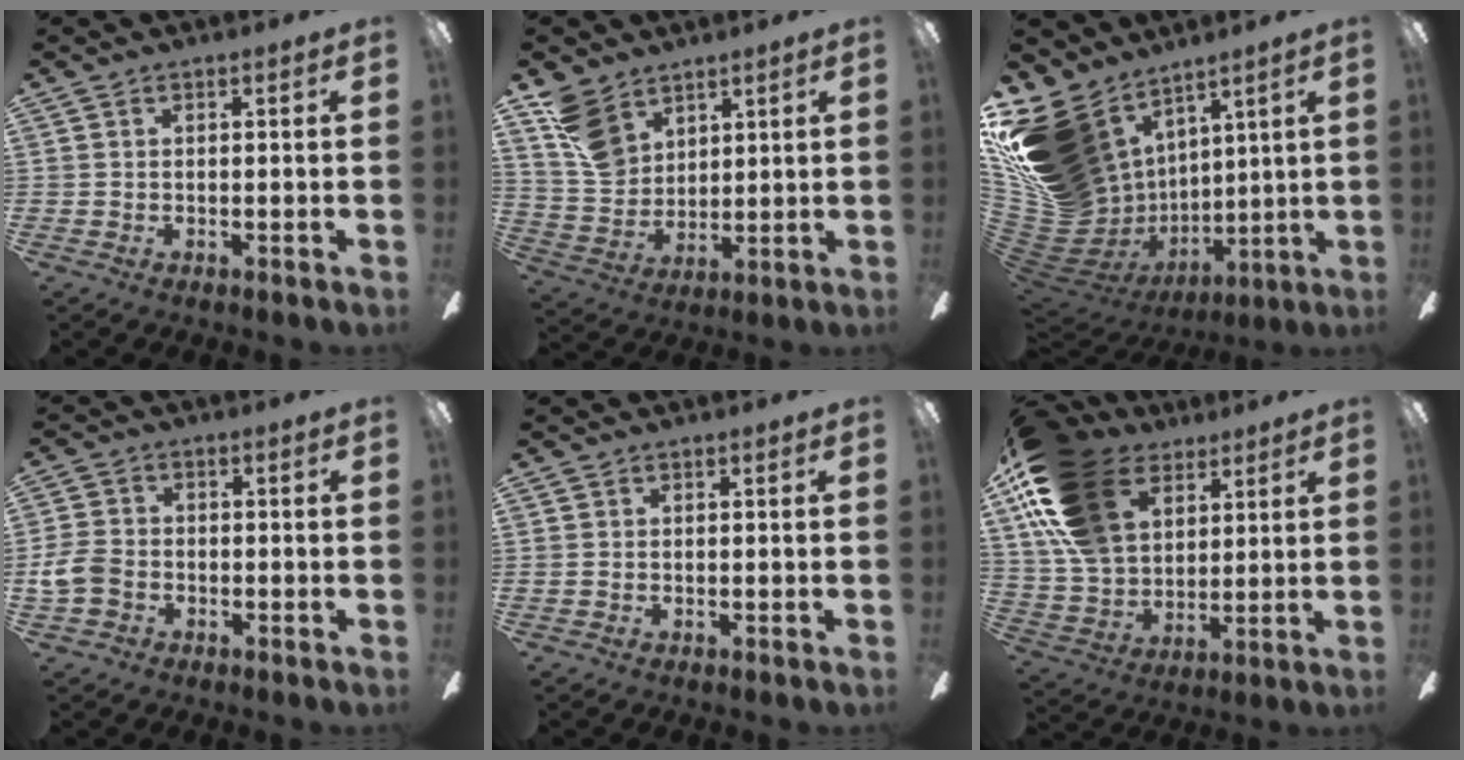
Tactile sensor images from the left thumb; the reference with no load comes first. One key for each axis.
{"total": 11.9, "fx": 7.3, "fy": 8.0, "fz": 4.9, "tx": -0.106, "ty": -0.017, "tz": 0.151}
{"total": 22.5, "fx": 8.5, "fy": 16.5, "fz": 12.7, "tx": -0.243, "ty": -0.090, "tz": 0.206}
{"total": 6.5, "fx": -2.5, "fy": 4.8, "fz": 3.5, "tx": -0.082, "ty": 0.016, "tz": -0.045}
{"total": 0.0}
{"total": 21.6, "fx": 10.6, "fy": 14.0, "fz": 12.6, "tx": -0.285, "ty": -0.032, "tz": 0.197}